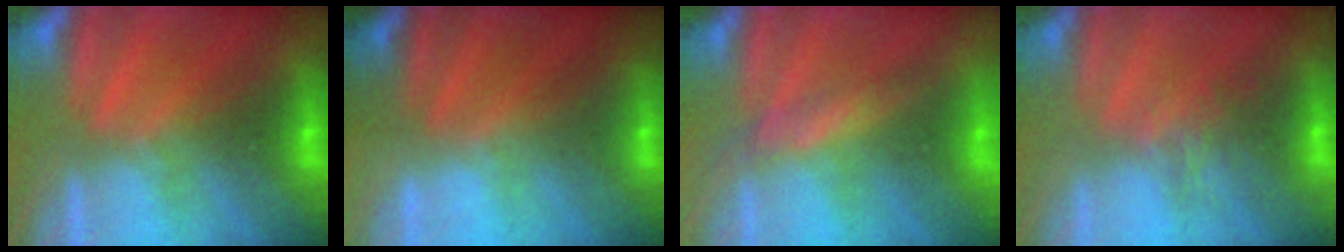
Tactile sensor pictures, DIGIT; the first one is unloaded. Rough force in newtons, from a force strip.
{"total": 2.2}
{"total": 2.8}
{"total": 3.8}